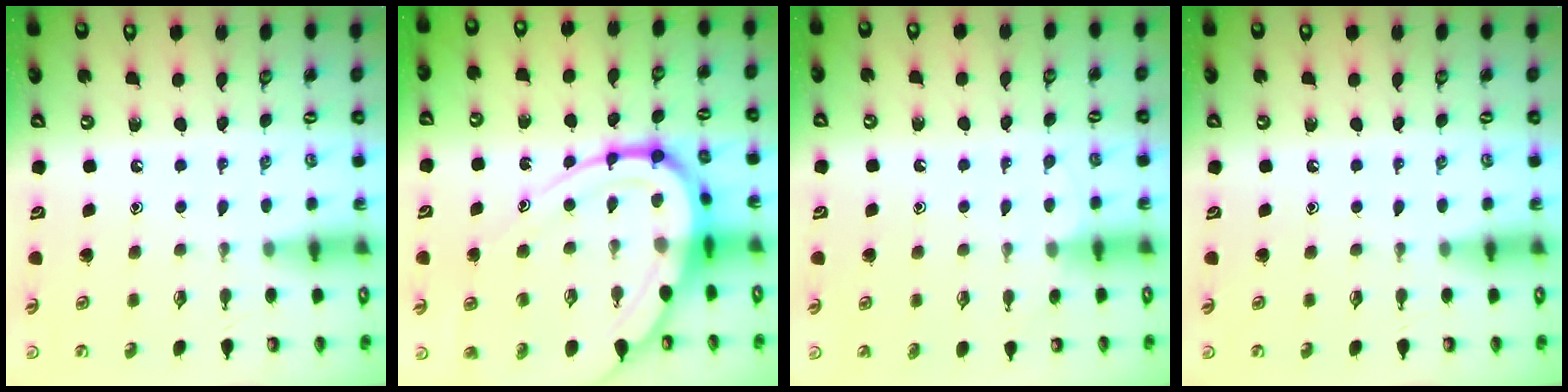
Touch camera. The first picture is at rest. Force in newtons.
{"total": 18.3, "press": 18.2, "slide": 1.9}
{"total": 2.7, "press": 2.7, "slide": 0.3}
{"total": 0.0}